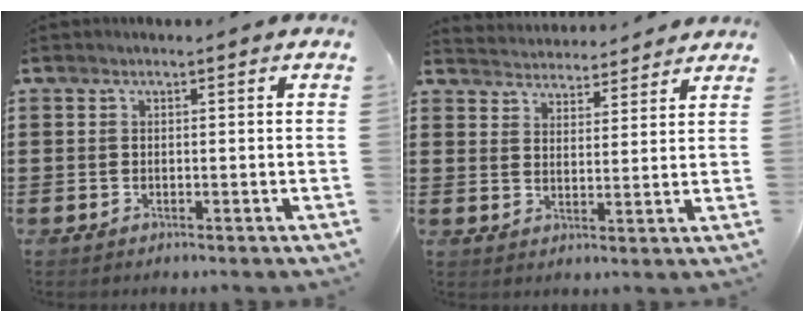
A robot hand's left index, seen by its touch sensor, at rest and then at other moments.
{"total": 3.8, "force": [3.7, 0.1, -0.4], "torque": [-0.007, -0.020, 0.066]}